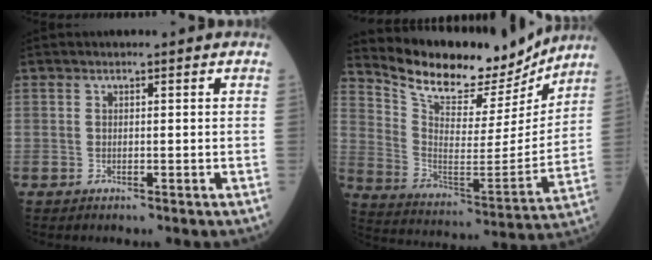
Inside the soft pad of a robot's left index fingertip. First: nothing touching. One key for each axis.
{"total": 18.0, "fx": 16.7, "fy": 4.5, "fz": 4.8, "tx": -0.099, "ty": -0.033, "tz": 0.264}